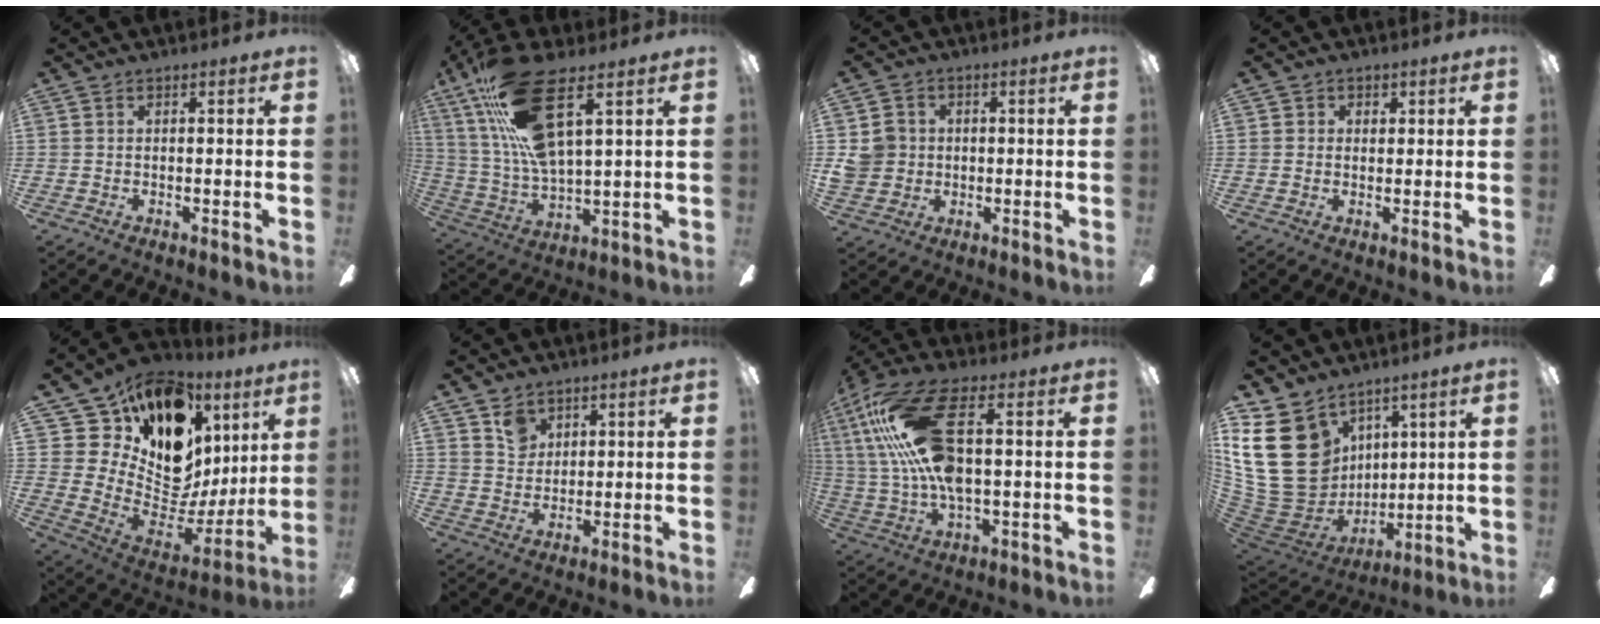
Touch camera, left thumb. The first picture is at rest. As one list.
[{"total": 20.2, "force": [10.7, 6.6, 15.8], "torque": [-0.338, -0.038, 0.178]}, {"total": 6.2, "force": [0.2, 5.9, 2.1], "torque": [-0.047, 0.011, 0.005]}, {"total": 1.5, "force": [0.6, 1.4, 0.0], "torque": [0.013, -0.001, 0.007]}, {"total": 18.5, "force": [11.8, 11.6, 8.2], "torque": [-0.154, -0.109, 0.238]}, {"total": 4.7, "force": [3.3, 3.2, 1.3], "torque": [-0.011, -0.012, 0.060]}, {"total": 22.4, "force": [4.9, 10.1, 19.4], "torque": [-0.411, -0.005, 0.081]}, {"total": 23.0, "force": [7.6, 17.9, 12.2], "torque": [-0.284, -0.045, 0.162]}]